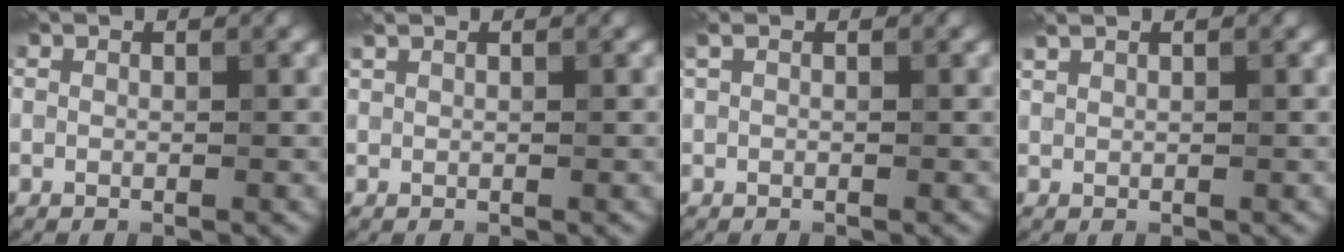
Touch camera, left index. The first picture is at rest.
{"total": 0.8, "force": [0.6, 0.2, 0.4], "torque": [-0.009, 0.003, 0.011]}
{"total": 0.7, "force": [0.3, 0.2, 0.7], "torque": [-0.017, 0.006, 0.004]}
{"total": 1.2, "force": [1.0, 0.3, 0.5], "torque": [-0.012, 0.001, 0.019]}